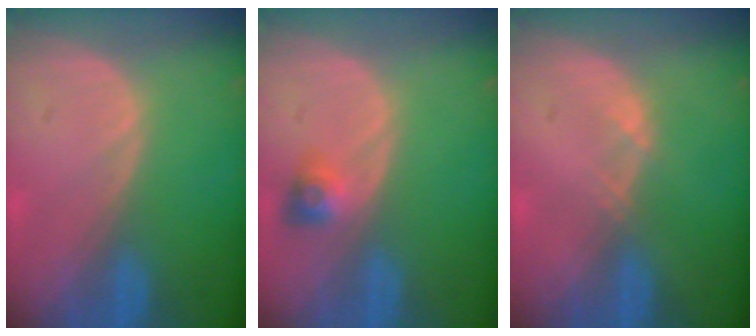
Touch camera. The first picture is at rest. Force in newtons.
{"total": 3.0, "press": 2.7, "slide": 1.3}
{"total": 0.8, "press": 0.8, "slide": 0.1}